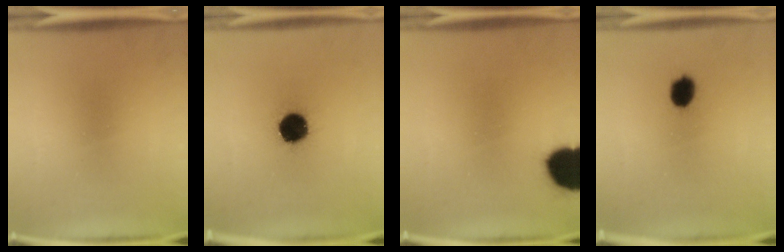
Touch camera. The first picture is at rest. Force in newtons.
{"total": 12.9}
{"total": 14.1}
{"total": 4.3}